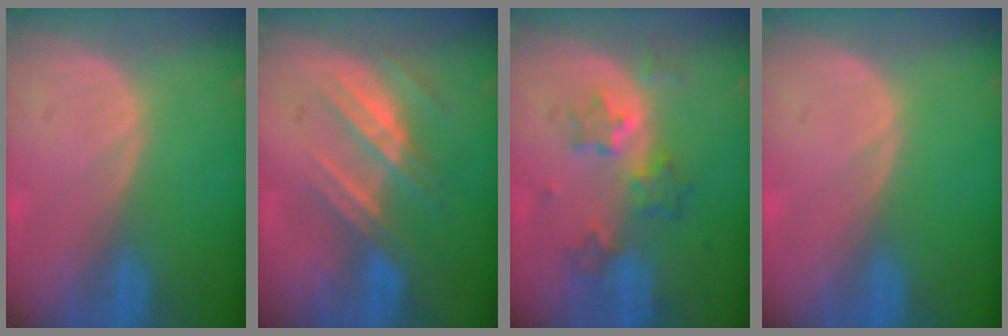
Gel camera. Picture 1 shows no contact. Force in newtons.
{"total": 7.2, "press": 6.7, "slide": 2.7}
{"total": 6.4, "press": 5.9, "slide": 2.7}
{"total": 0.0}